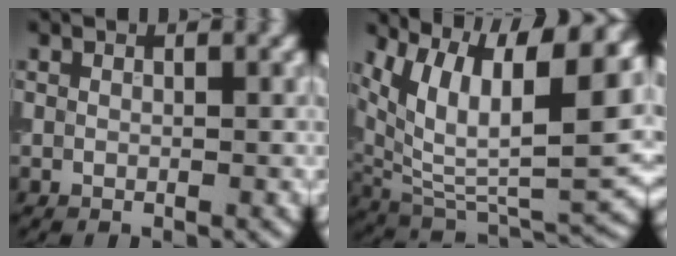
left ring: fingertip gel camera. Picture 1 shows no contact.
{"total": 15.3, "force": [6.4, 7.0, 12.0], "torque": [-0.189, 0.014, 0.116]}